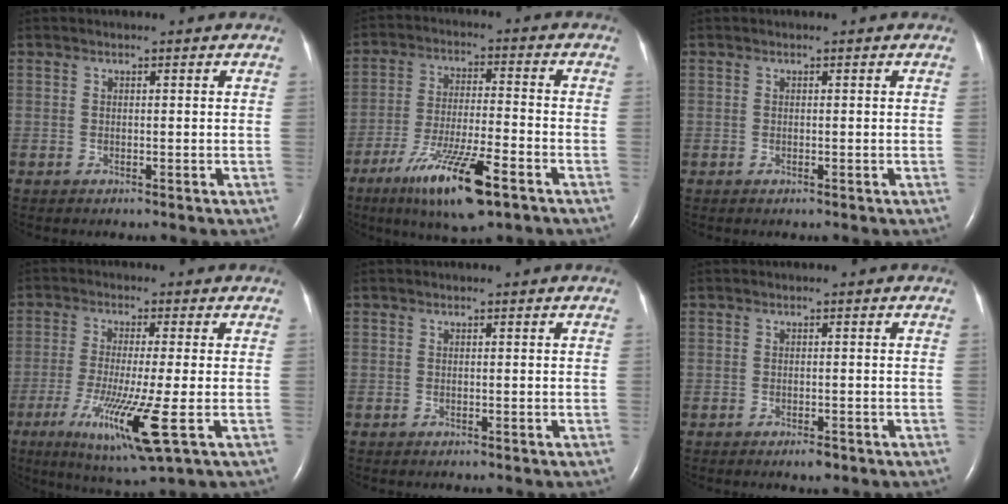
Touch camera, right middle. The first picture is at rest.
{"total": 13.4, "force": [-7.7, 1.9, 10.8], "torque": [-0.205, -0.027, -0.130]}
{"total": 0.0}
{"total": 11.3, "force": [-4.0, 0.0, 10.5], "torque": [-0.208, -0.042, -0.067]}
{"total": 0.0}
{"total": 1.4, "force": [-0.9, 0.4, 1.0], "torque": [-0.017, -0.002, -0.010]}